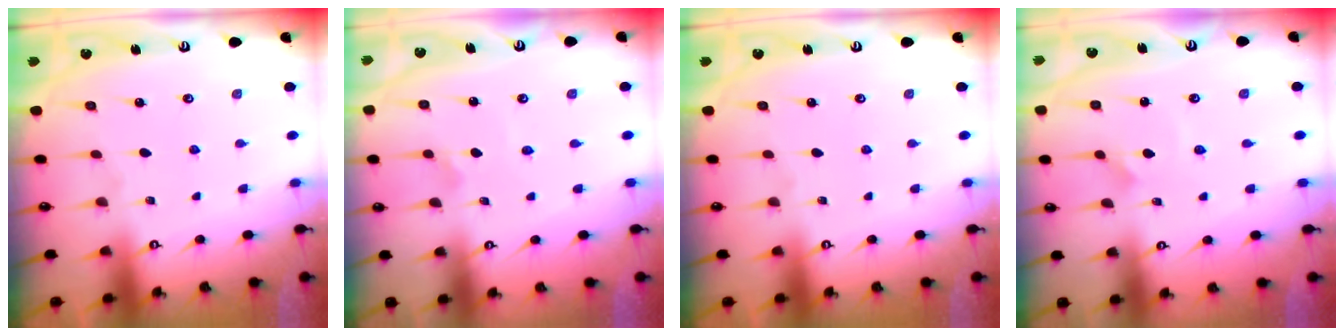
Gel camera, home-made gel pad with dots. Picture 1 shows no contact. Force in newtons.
{"total": 0.8, "press": 0.8, "slide": 0.1}
{"total": 0.0}
{"total": 1.7, "press": 1.7, "slide": 0.0}